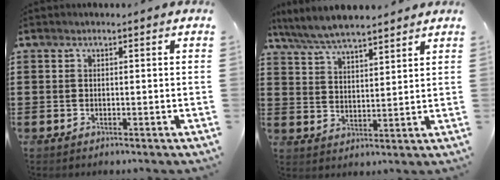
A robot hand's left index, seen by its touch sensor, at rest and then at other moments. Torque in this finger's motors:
{"motor_torque": [1.03, -1.11, 0.38, 0.21]}